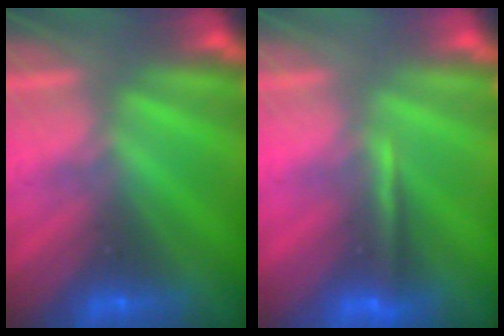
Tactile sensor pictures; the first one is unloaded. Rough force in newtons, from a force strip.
{"total": 1.3}